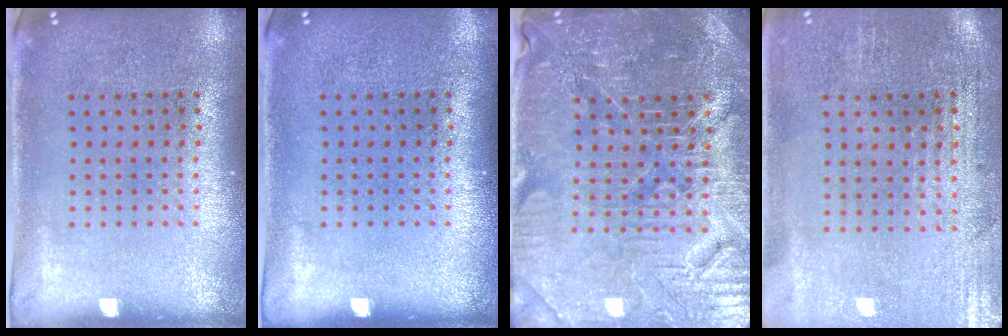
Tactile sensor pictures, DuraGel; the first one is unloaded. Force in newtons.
{"total": 0.0}
{"total": 4.6, "press": 4.4, "slide": 1.4}
{"total": 0.6, "press": 0.5, "slide": 0.4}